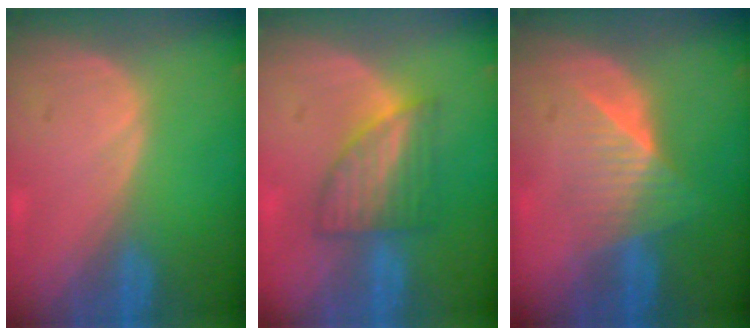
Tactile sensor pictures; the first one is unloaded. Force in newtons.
{"total": 5.9, "press": 5.9, "slide": 0.4}
{"total": 6.3, "press": 5.5, "slide": 3.0}